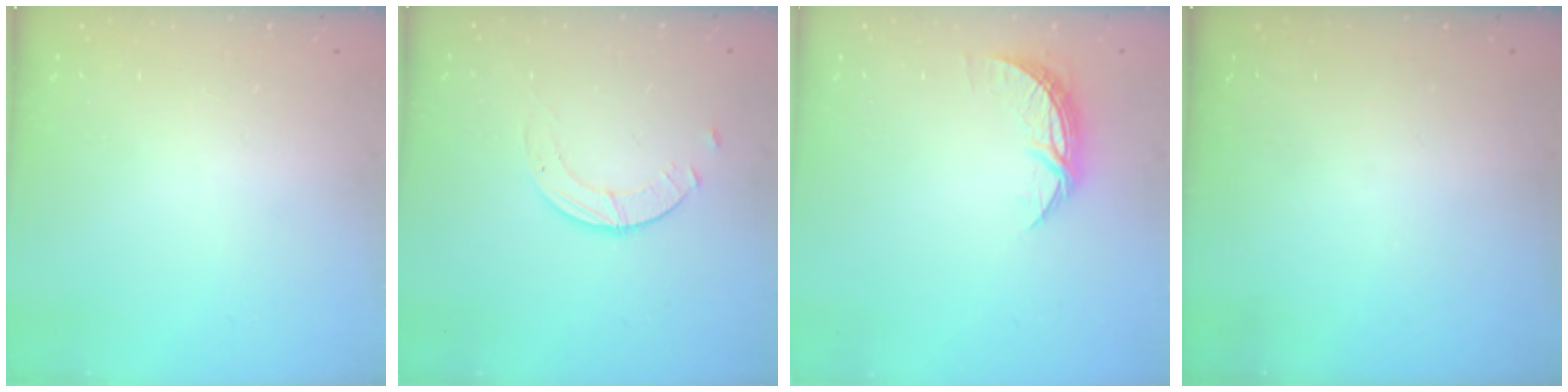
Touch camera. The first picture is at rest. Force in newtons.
{"total": 1.8, "press": 1.8, "slide": 0.2}
{"total": 7.1, "press": 7.1, "slide": 0.3}
{"total": 0.0}